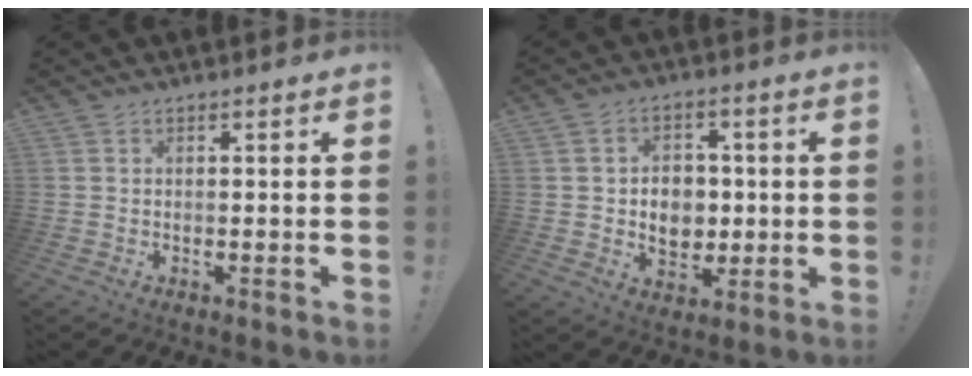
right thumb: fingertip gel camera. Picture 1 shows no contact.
{"total": 9.8, "force": [0.2, 8.1, 5.5], "torque": [-0.080, 0.000, 0.011]}